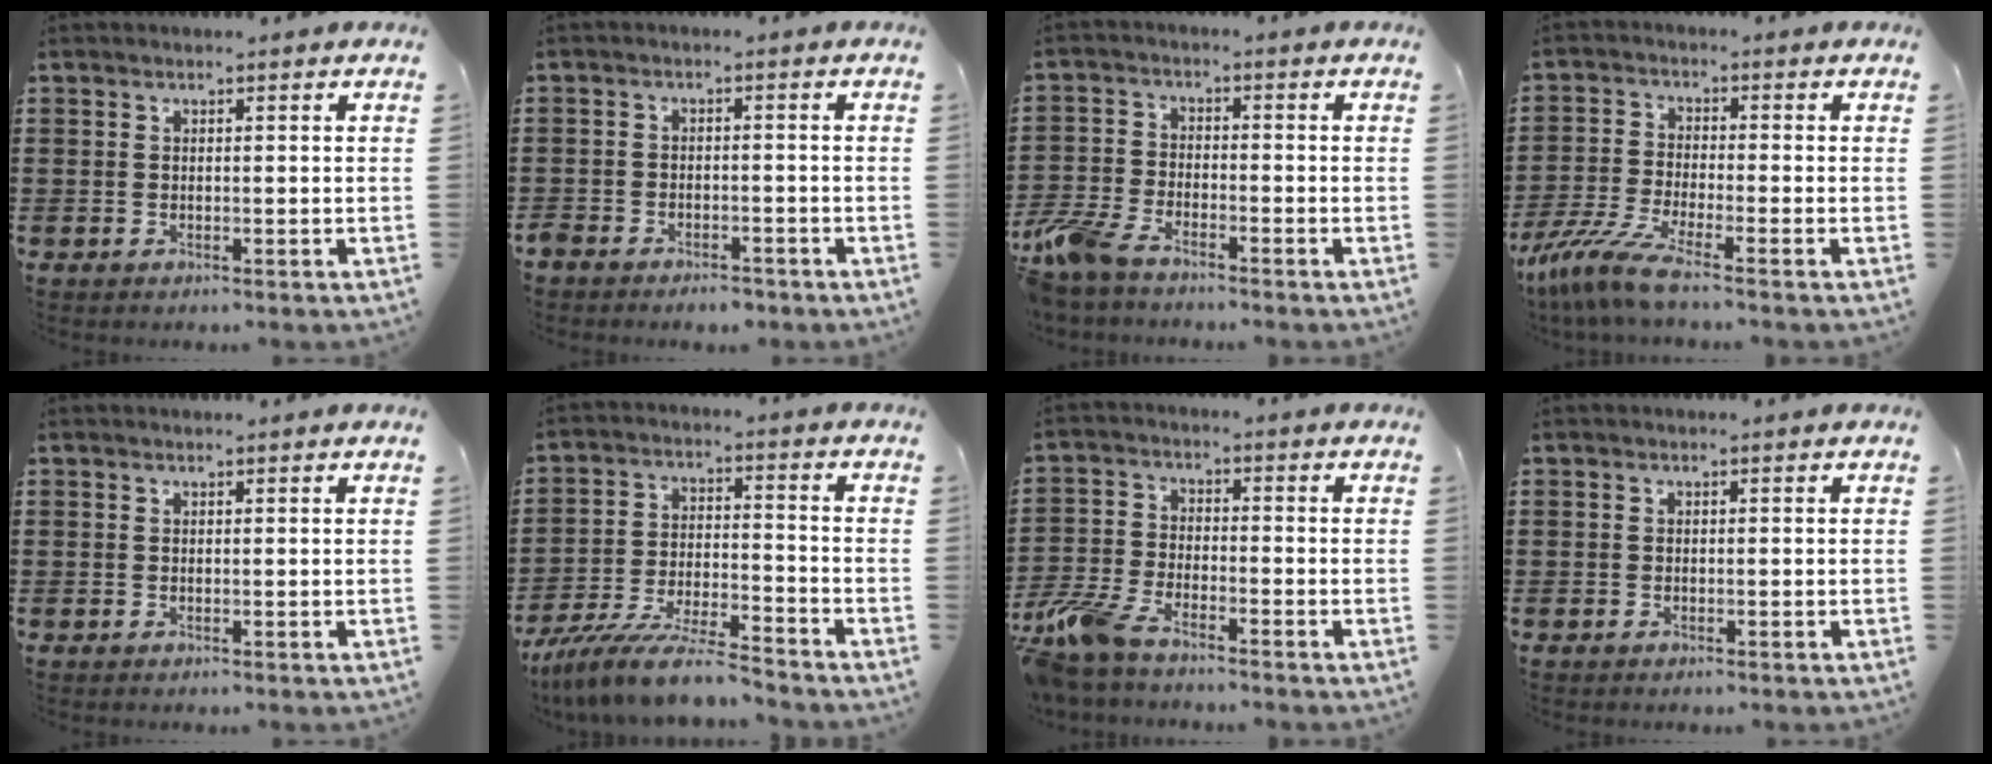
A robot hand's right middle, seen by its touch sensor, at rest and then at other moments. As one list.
[{"total": 2.8, "force": [-2.7, 0.7, 0.0], "torque": [-0.014, -0.003, -0.060]}, {"total": 6.0, "force": [-5.1, 1.6, 2.9], "torque": [-0.086, -0.006, -0.105]}, {"total": 6.3, "force": [-5.1, 0.1, 3.8], "torque": [-0.103, -0.026, -0.105]}, {"total": 0.0}, {"total": 9.6, "force": [-8.7, 0.5, 4.1], "torque": [-0.083, 0.006, -0.169]}, {"total": 6.7, "force": [-5.7, 1.5, 3.3], "torque": [-0.100, -0.010, -0.116]}, {"total": 0.0}]